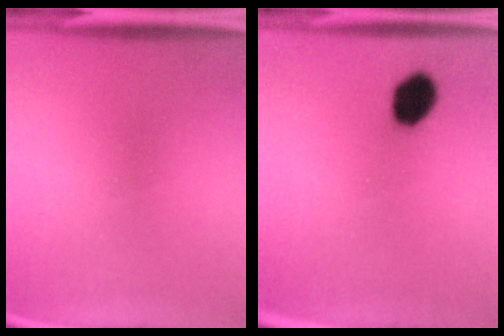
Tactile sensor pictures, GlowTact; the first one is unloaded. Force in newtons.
{"total": 7.5}